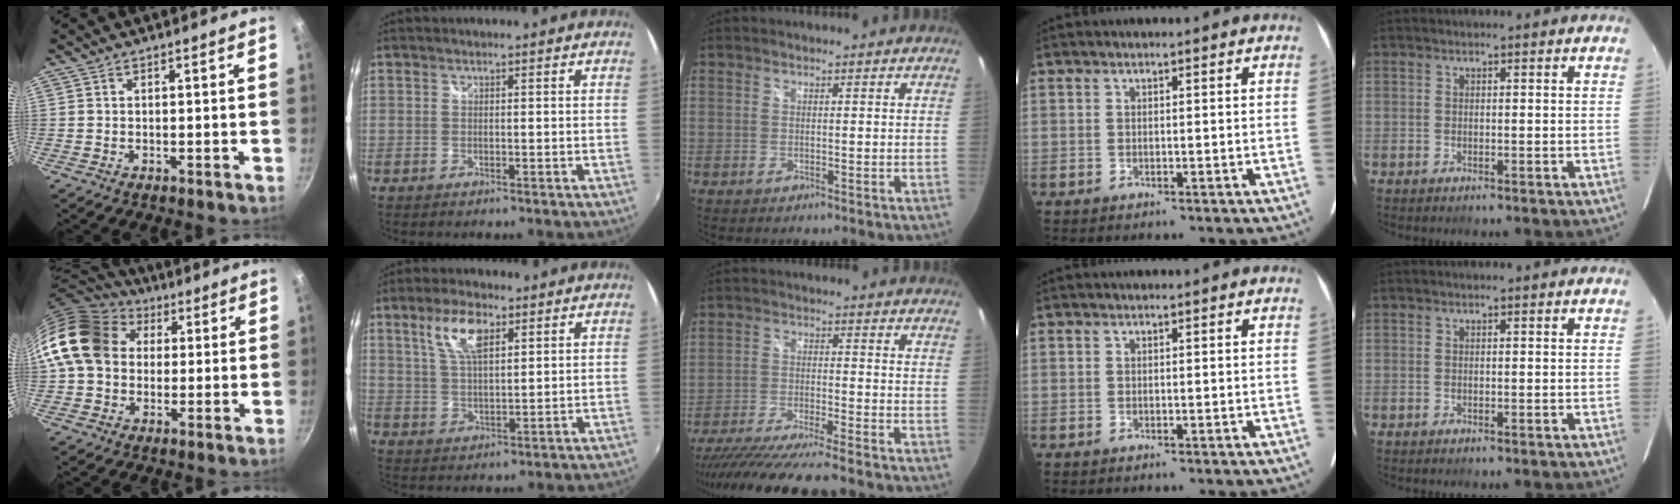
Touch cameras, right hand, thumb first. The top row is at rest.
{"thumb": {"total": 17.5, "force": [3.0, 14.0, 9.9], "torque": [-0.169, 0.036, 0.039]}, "index": {"total": 7.9, "force": [4.0, 3.2, 6.1], "torque": [-0.119, 0.010, 0.078]}, "middle": {"total": 16.6, "force": [-14.6, 0.5, 7.9], "torque": [-0.159, -0.039, -0.240]}}